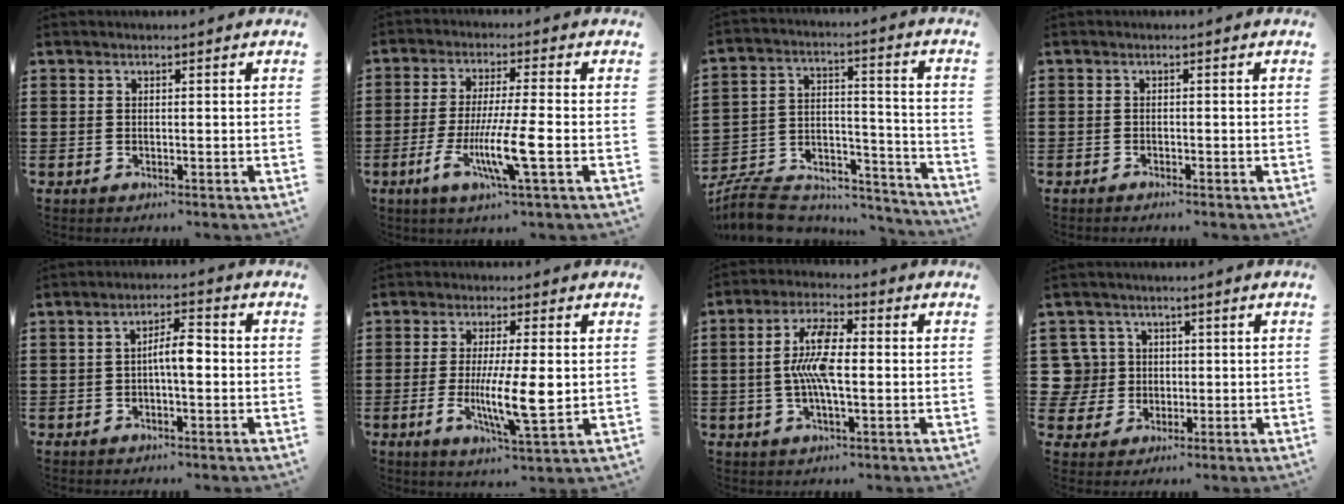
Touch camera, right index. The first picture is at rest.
{"total": 9.4, "force": [-3.0, 0.3, 8.9], "torque": [-0.182, -0.022, -0.061]}
{"total": 8.3, "force": [-7.6, 2.6, 1.9], "torque": [-0.037, 0.013, -0.148]}
{"total": 0.6, "force": [-0.6, 0.0, 0.1], "torque": [-0.003, -0.002, -0.013]}
{"total": 4.4, "force": [-0.4, 1.3, 4.2], "torque": [-0.077, 0.010, -0.010]}
{"total": 9.2, "force": [-0.8, 1.9, 8.9], "torque": [-0.174, -0.014, -0.016]}
{"total": 8.3, "force": [-0.2, 2.6, 7.9], "torque": [-0.164, 0.003, -0.010]}
{"total": 6.1, "force": [0.7, 5.9, 1.4], "torque": [-0.069, 0.013, 0.011]}